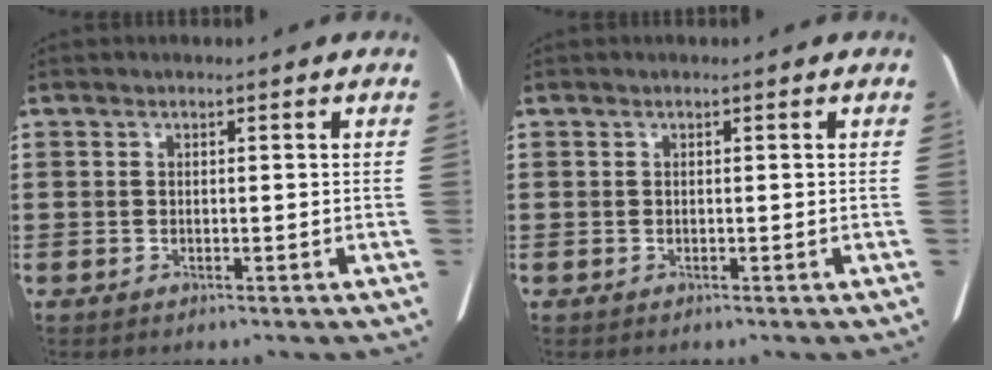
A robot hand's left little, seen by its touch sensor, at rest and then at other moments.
{"total": 0.0}